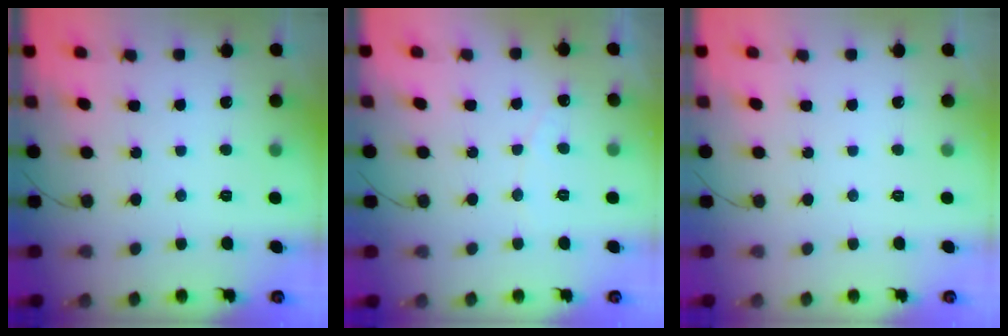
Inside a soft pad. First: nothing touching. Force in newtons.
{"total": 2.5, "press": 2.5, "slide": 0.1}
{"total": 0.0}